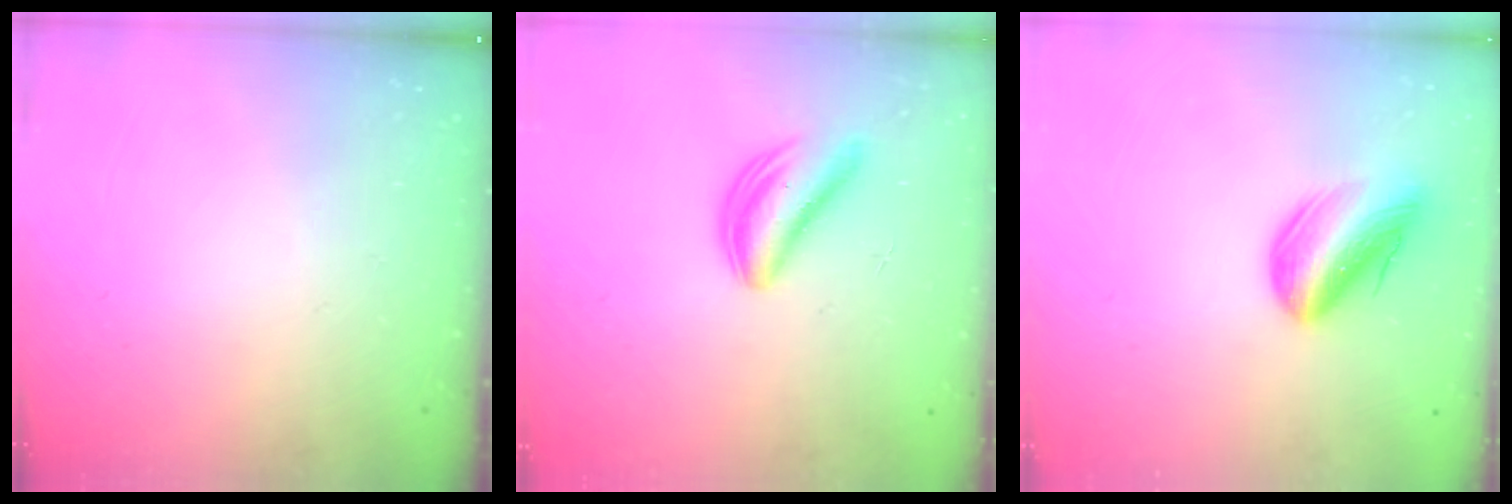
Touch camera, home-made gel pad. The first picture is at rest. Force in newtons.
{"total": 5.7, "press": 5.7, "slide": 0.7}
{"total": 13.3, "press": 12.9, "slide": 3.4}